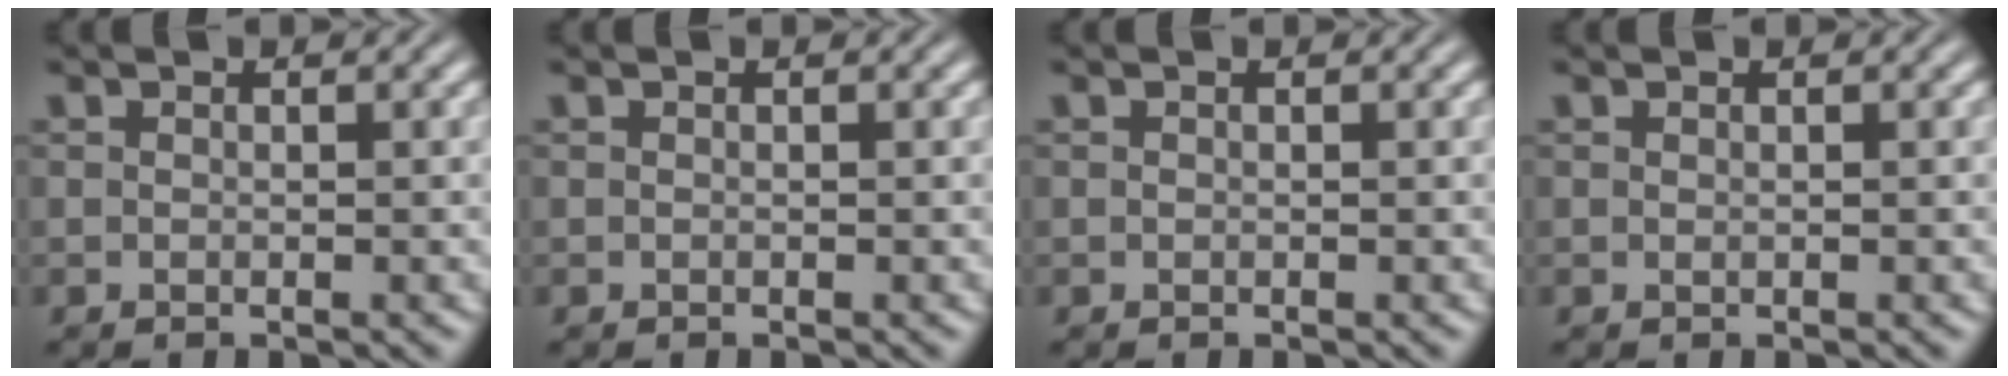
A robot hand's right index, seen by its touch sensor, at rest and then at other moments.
{"total": 0.0}
{"total": 0.0}
{"total": 0.0}